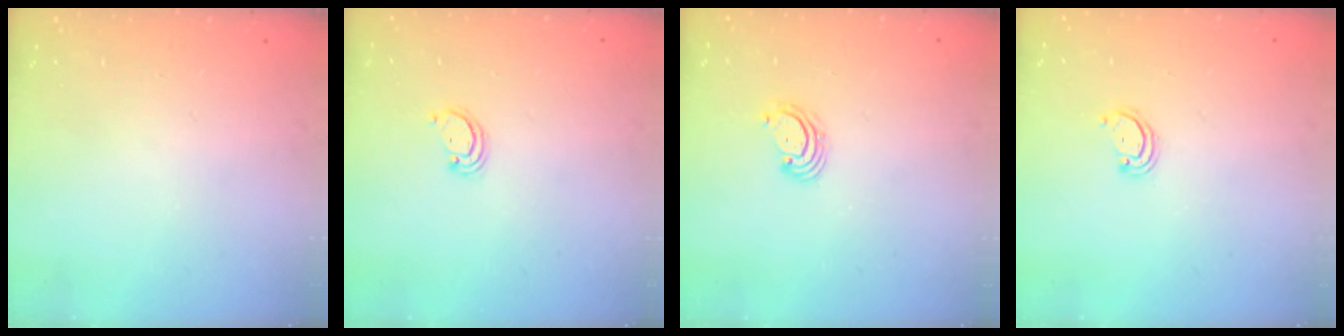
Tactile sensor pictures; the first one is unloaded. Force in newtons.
{"total": 2.4, "press": 2.4, "slide": 0.2}
{"total": 2.5, "press": 2.5, "slide": 0.3}
{"total": 2.2, "press": 2.2, "slide": 0.2}